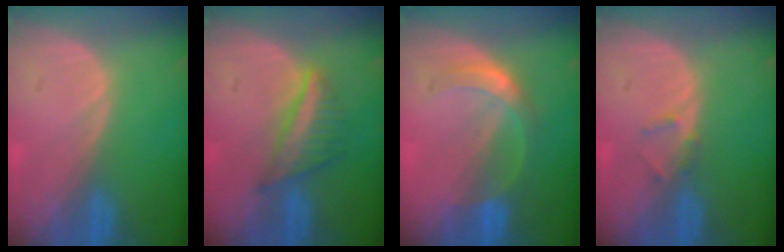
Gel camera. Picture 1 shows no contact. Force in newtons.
{"total": 5.6, "press": 5.5, "slide": 1.1}
{"total": 5.7, "press": 5.1, "slide": 2.7}
{"total": 1.3, "press": 1.1, "slide": 0.8}